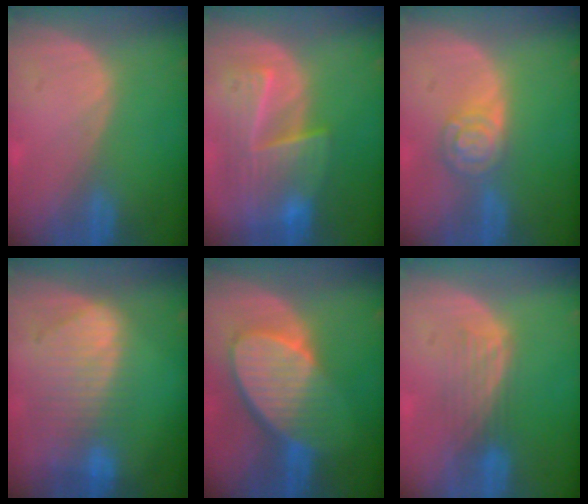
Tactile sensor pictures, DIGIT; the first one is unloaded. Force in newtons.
{"total": 9.3, "press": 8.3, "slide": 4.2}
{"total": 5.4, "press": 4.7, "slide": 2.5}
{"total": 9.3, "press": 8.2, "slide": 4.4}
{"total": 9.4, "press": 8.3, "slide": 4.4}
{"total": 4.6, "press": 3.9, "slide": 2.4}